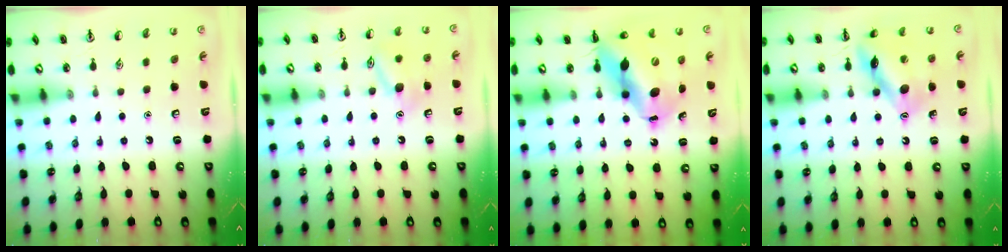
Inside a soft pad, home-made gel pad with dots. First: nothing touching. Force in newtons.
{"total": 10.9, "press": 10.9, "slide": 0.7}
{"total": 15.7, "press": 15.1, "slide": 4.4}
{"total": 14.5, "press": 14.5, "slide": 1.2}